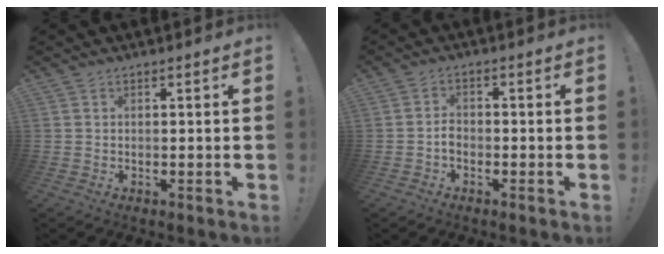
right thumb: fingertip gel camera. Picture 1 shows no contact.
{"total": 3.2, "force": [-1.4, 2.0, 2.0], "torque": [-0.046, 0.004, -0.026]}